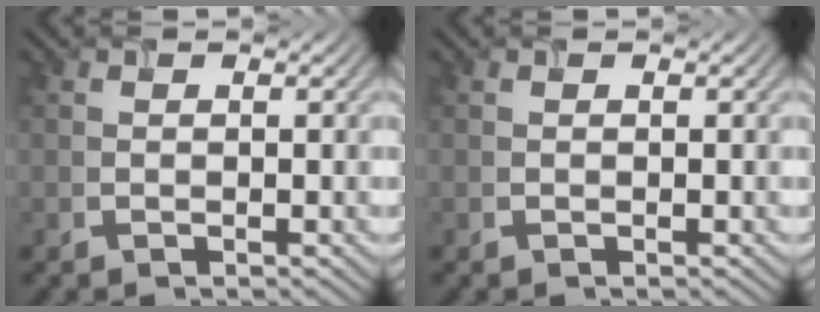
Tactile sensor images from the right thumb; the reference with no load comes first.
{"total": 0.0}